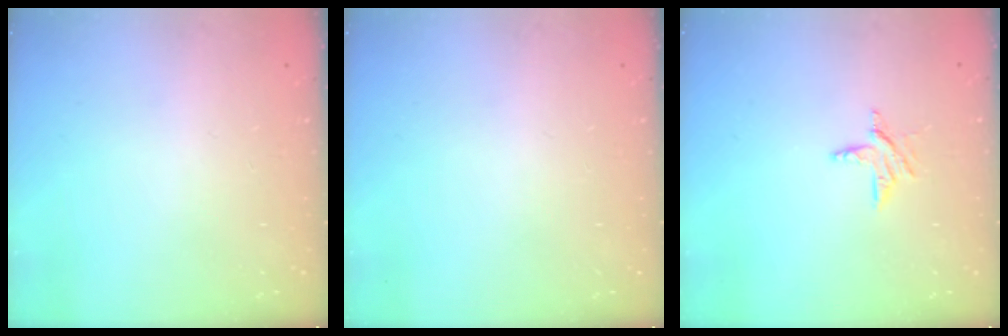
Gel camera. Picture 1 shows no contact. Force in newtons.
{"total": 0.0}
{"total": 6.0, "press": 6.0, "slide": 0.4}